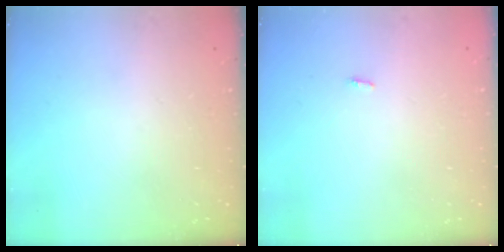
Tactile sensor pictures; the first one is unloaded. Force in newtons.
{"total": 2.8, "press": 1.8, "slide": 2.2}